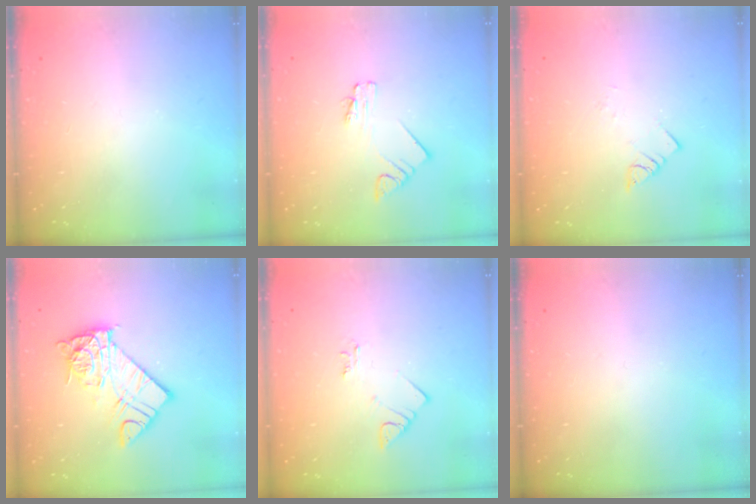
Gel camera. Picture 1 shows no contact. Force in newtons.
{"total": 1.9, "press": 1.9, "slide": 0.1}
{"total": 2.8, "press": 2.8, "slide": 0.3}
{"total": 11.5, "press": 11.4, "slide": 1.0}
{"total": 4.1, "press": 4.0, "slide": 0.7}
{"total": 0.0}